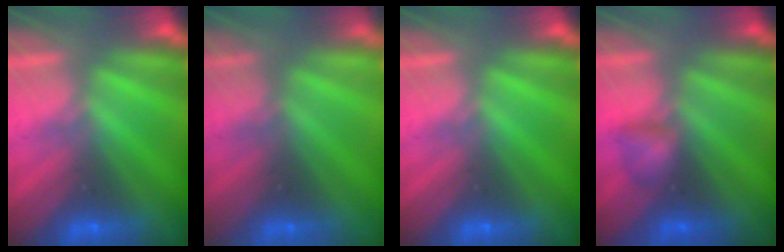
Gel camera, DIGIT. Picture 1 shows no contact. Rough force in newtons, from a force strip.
{"total": 2.9}
{"total": 0.0}
{"total": 1.9}